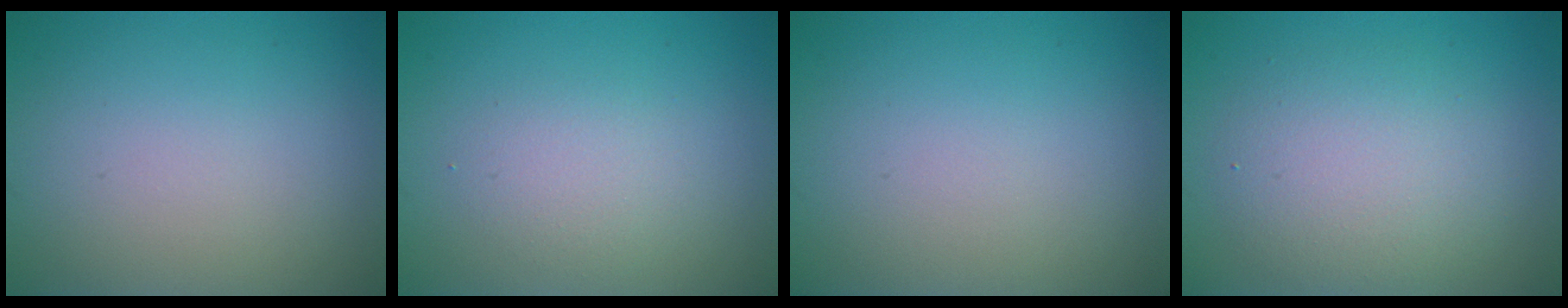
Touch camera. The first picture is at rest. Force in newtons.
{"total": 1.9, "press": 1.9, "slide": 0.0}
{"total": 0.0}
{"total": 4.5, "press": 4.5, "slide": 0.1}